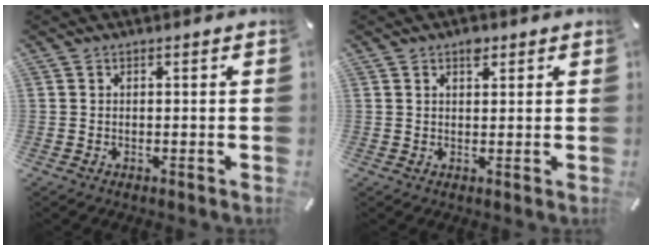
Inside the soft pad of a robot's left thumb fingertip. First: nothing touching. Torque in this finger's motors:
{"motor_torque": [0.53, 0.46, 0.13, -0.25, 0.08]}